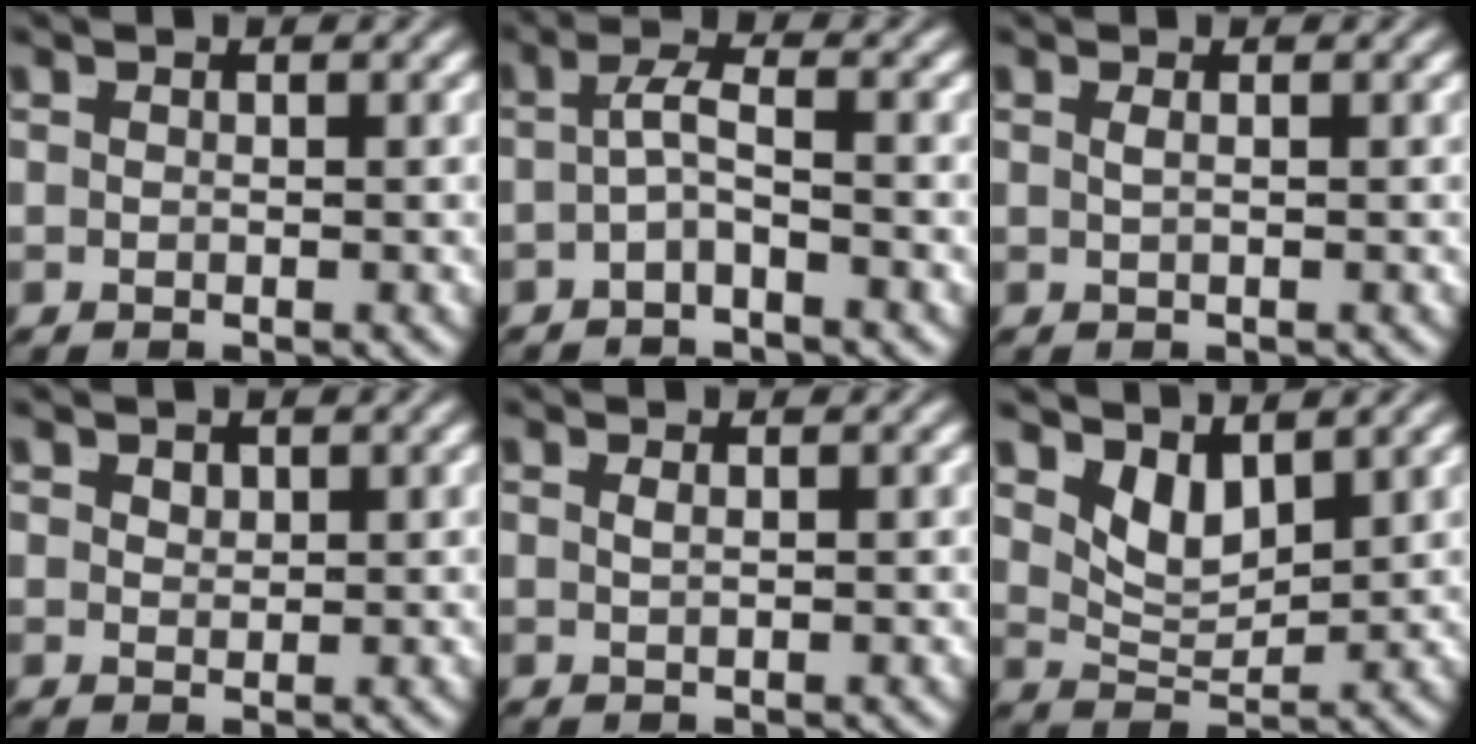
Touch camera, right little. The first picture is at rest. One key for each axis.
{"total": 1.9, "fx": -0.9, "fy": 0.2, "fz": 1.6, "tx": -0.030, "ty": -0.006, "tz": -0.016}
{"total": 0.9, "fx": -0.1, "fy": -0.9, "fz": 0.3, "tx": -0.004, "ty": -0.004, "tz": 0.002}
{"total": 0.8, "fx": 0.8, "fy": -0.1, "fz": 0.2, "tx": 0.002, "ty": -0.008, "tz": 0.025}
{"total": 0.9, "fx": 0.0, "fy": -0.9, "fz": 0.2, "tx": 0.001, "ty": -0.005, "tz": 0.007}
{"total": 4.1, "fx": 2.2, "fy": 2.1, "fz": 2.8, "tx": -0.040, "ty": -0.009, "tz": 0.039}